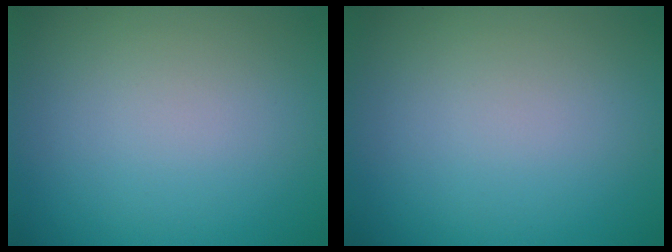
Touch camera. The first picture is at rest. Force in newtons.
{"total": 0.0}